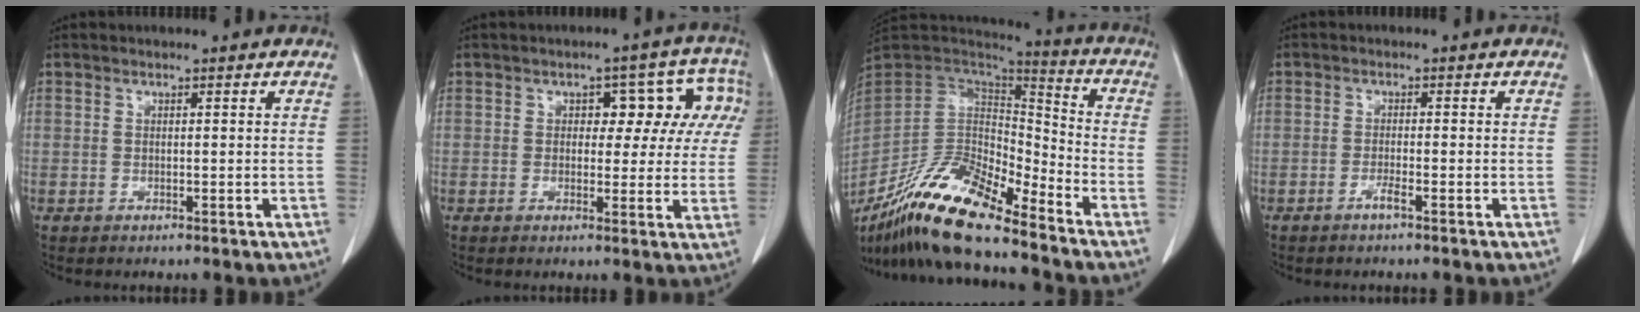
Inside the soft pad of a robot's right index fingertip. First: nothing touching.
{"total": 8.3, "force": [1.9, 4.9, 6.4], "torque": [-0.052, 0.040, 0.021]}
{"total": 17.5, "force": [-13.8, 3.6, 10.2], "torque": [-0.190, 0.002, -0.259]}
{"total": 1.6, "force": [-1.1, -0.1, 1.1], "torque": [-0.021, 0.001, -0.021]}